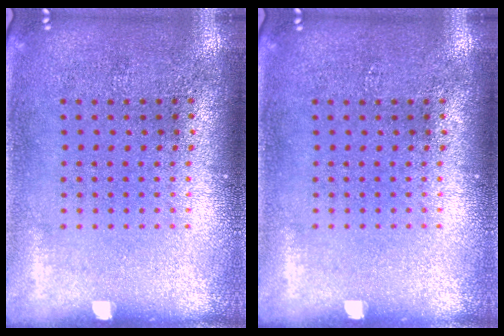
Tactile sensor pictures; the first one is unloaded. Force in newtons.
{"total": 0.0}